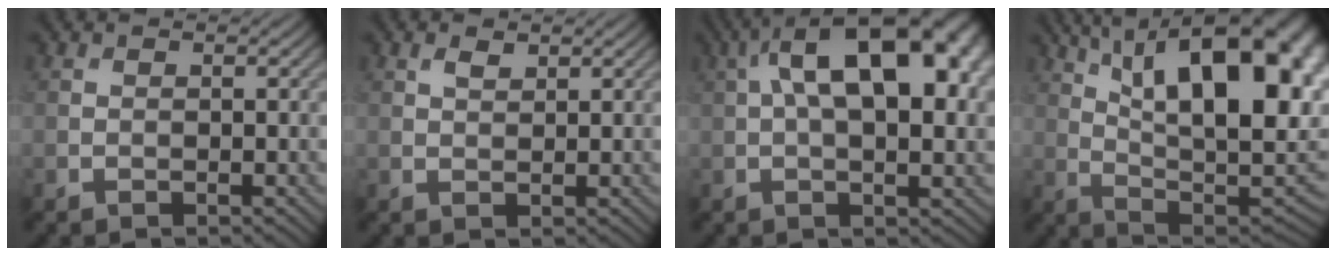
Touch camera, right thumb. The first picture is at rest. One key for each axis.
{"total": 1.4, "fx": 0.9, "fy": 0.7, "fz": 0.8, "tx": -0.018, "ty": 0.001, "tz": 0.020}
{"total": 16.6, "fx": 4.3, "fy": 8.0, "fz": 13.9, "tx": -0.214, "ty": 0.042, "tz": 0.049}
{"total": 22.9, "fx": 8.2, "fy": 10.7, "fz": 18.5, "tx": -0.268, "ty": 0.050, "tz": 0.146}